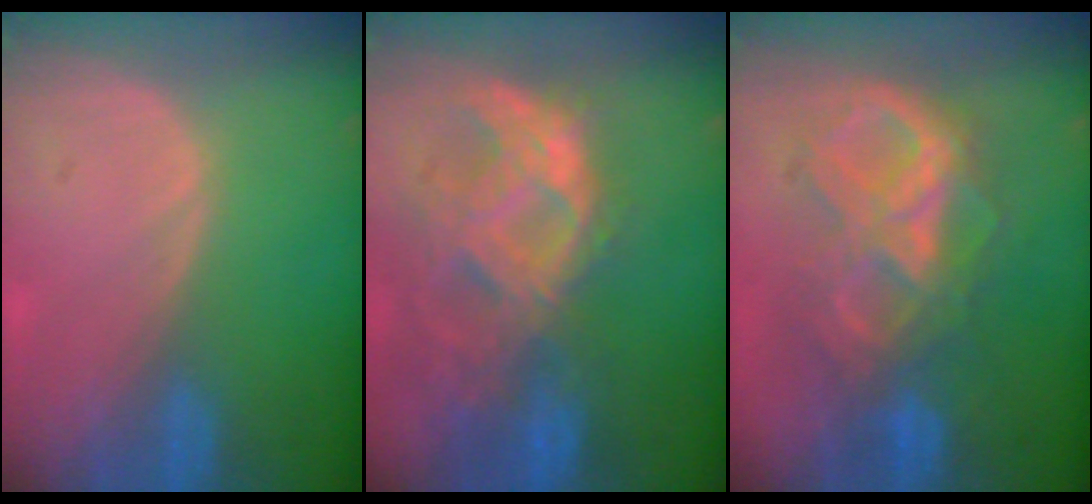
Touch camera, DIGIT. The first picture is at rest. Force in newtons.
{"total": 10.9, "press": 9.3, "slide": 5.7}
{"total": 9.3, "press": 9.2, "slide": 0.9}